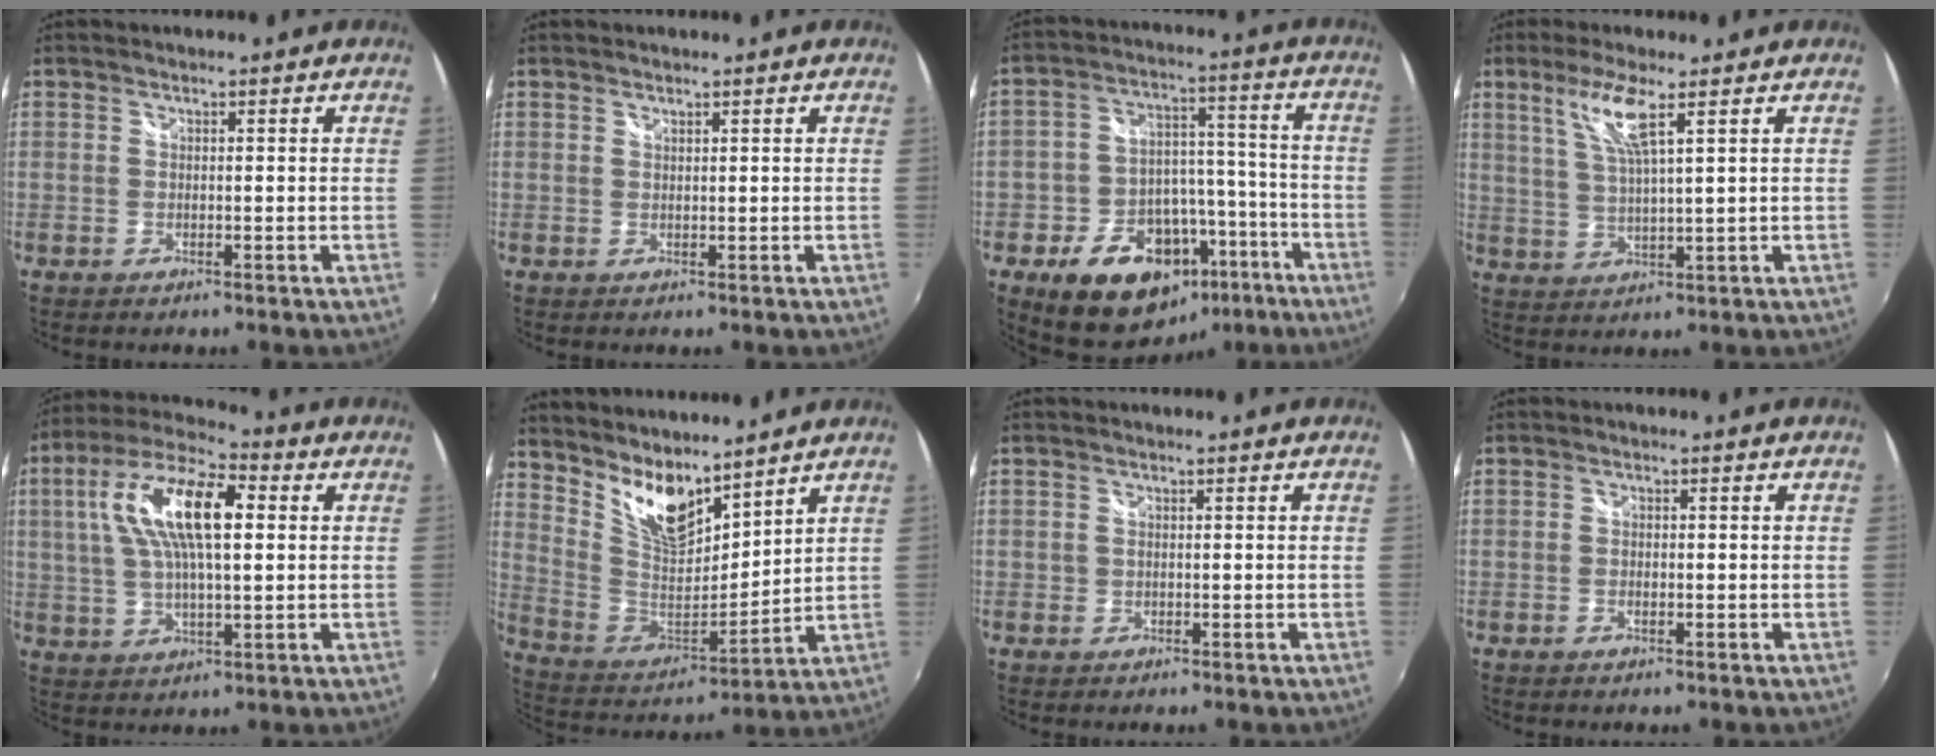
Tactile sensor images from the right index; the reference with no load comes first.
{"total": 0.5, "force": [0.5, 0.1, 0.1], "torque": [-0.001, 0.001, 0.009]}
{"total": 18.5, "force": [-10.7, 12.4, 8.5], "torque": [-0.170, 0.048, -0.137]}
{"total": 6.7, "force": [3.5, 0.3, 5.7], "torque": [-0.116, -0.004, 0.074]}
{"total": 15.7, "force": [3.6, 5.8, 14.1], "torque": [-0.270, 0.024, 0.057]}
{"total": 12.6, "force": [9.9, 4.1, 6.7], "torque": [-0.128, -0.015, 0.197]}
{"total": 0.6, "force": [0.0, 0.6, 0.1], "torque": [0.001, -0.001, -0.001]}
{"total": 0.5, "force": [-0.4, 0.3, 0.0], "torque": [-0.002, -0.002, -0.007]}